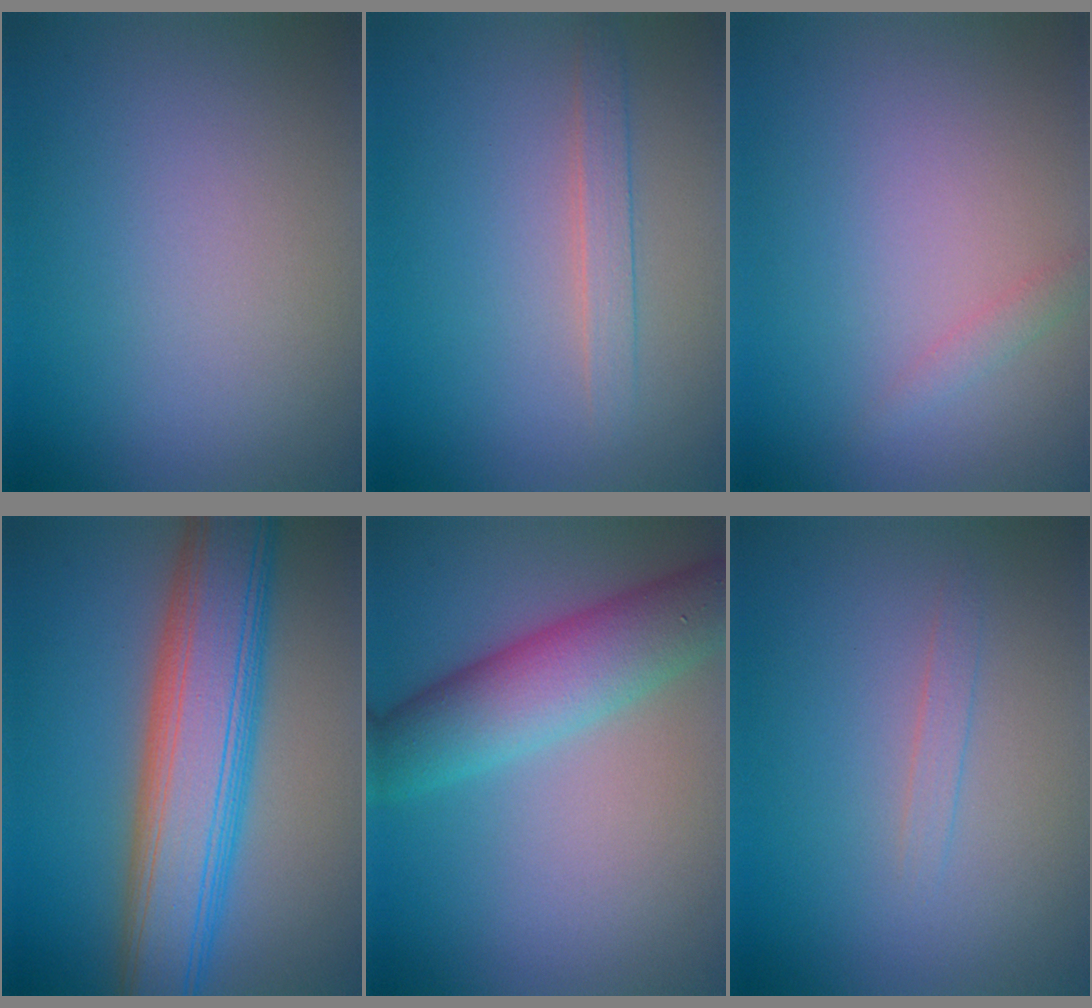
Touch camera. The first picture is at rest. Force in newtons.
{"total": 1.8, "press": 1.8, "slide": 0.2}
{"total": 0.9, "press": 0.9, "slide": 0.0}
{"total": 10.3, "press": 10.2, "slide": 0.7}
{"total": 6.5, "press": 6.5, "slide": 0.2}
{"total": 0.9, "press": 0.8, "slide": 0.1}